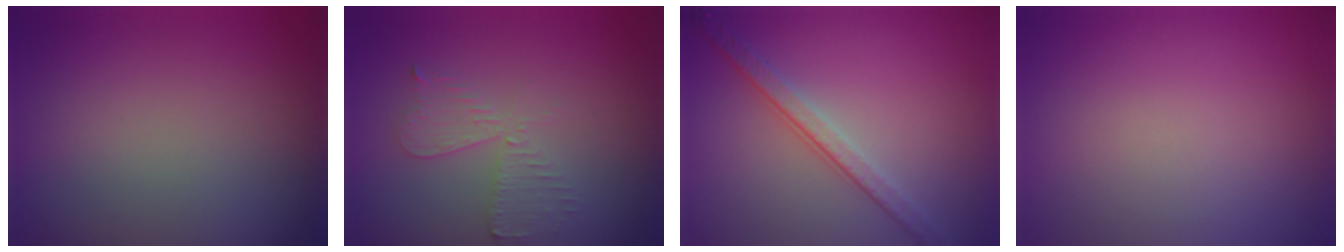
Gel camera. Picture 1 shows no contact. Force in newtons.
{"total": 2.6, "press": 2.5, "slide": 0.5}
{"total": 3.8, "press": 2.8, "slide": 2.5}
{"total": 0.0}